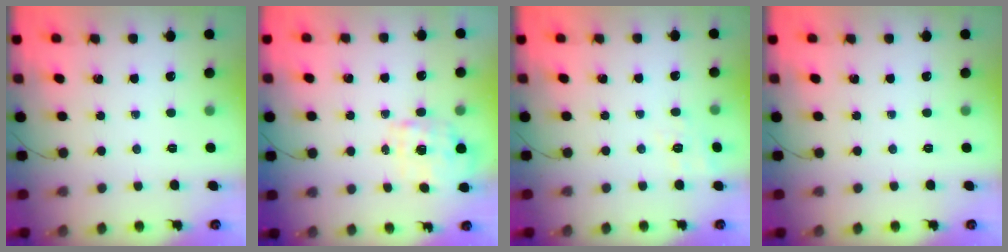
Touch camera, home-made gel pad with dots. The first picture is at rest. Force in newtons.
{"total": 1.9, "press": 1.8, "slide": 0.6}
{"total": 8.9, "press": 8.7, "slide": 2.0}
{"total": 0.0}